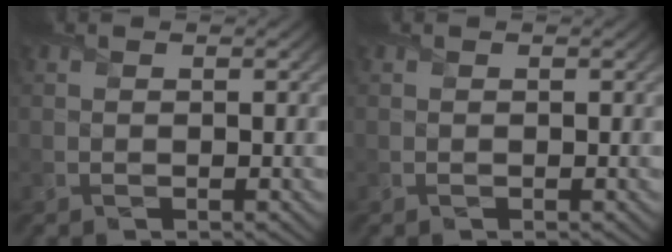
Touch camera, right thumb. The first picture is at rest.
{"total": 0.0}